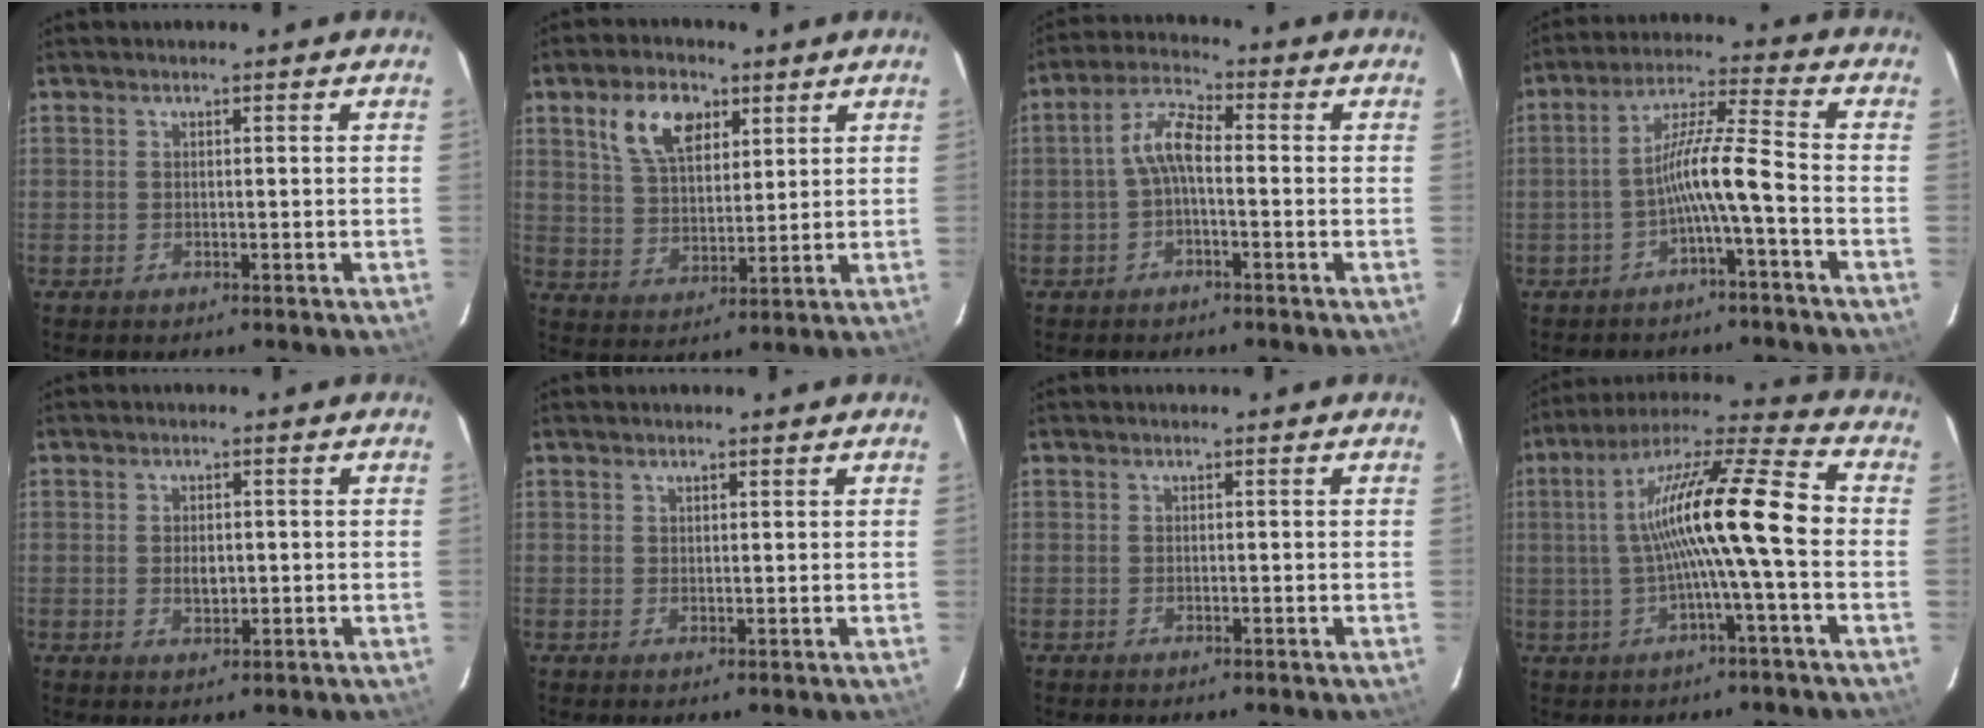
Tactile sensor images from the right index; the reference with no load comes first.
{"total": 10.1, "force": [5.1, 5.6, 6.6], "torque": [-0.126, 0.018, 0.095]}
{"total": 5.5, "force": [-1.1, 1.9, 5.0], "torque": [-0.110, 0.020, -0.026]}
{"total": 7.8, "force": [-3.3, -0.3, 7.1], "torque": [-0.152, 0.015, -0.059]}
{"total": 2.7, "force": [-0.1, 1.8, 2.0], "torque": [-0.035, -0.003, 0.001]}
{"total": 1.3, "force": [1.0, 0.6, 0.4], "torque": [-0.005, 0.002, 0.017]}
{"total": 0.0}
{"total": 16.1, "force": [-1.0, 0.6, 16.1], "torque": [-0.280, 0.027, -0.018]}